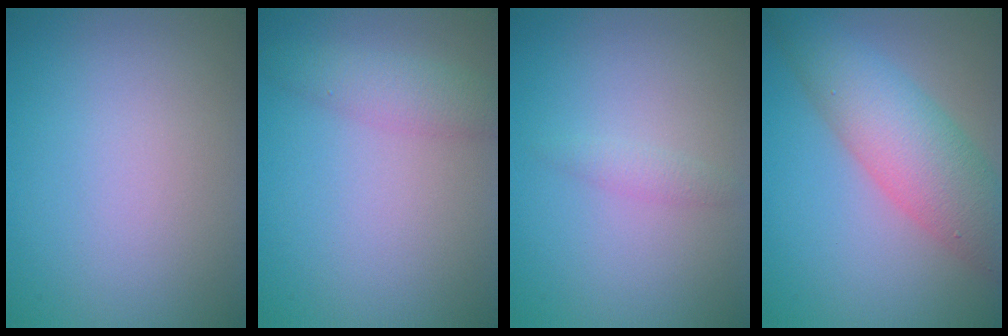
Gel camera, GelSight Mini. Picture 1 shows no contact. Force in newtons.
{"total": 2.8, "press": 2.8, "slide": 0.1}
{"total": 1.0, "press": 1.0, "slide": 0.1}
{"total": 7.2, "press": 7.2, "slide": 0.2}